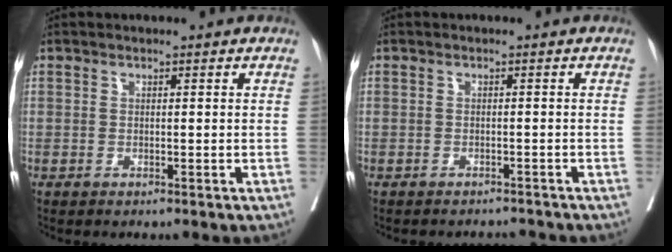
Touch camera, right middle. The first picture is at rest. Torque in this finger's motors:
{"motor_torque": [-0.03, 0.03, 0.00, 0.00]}